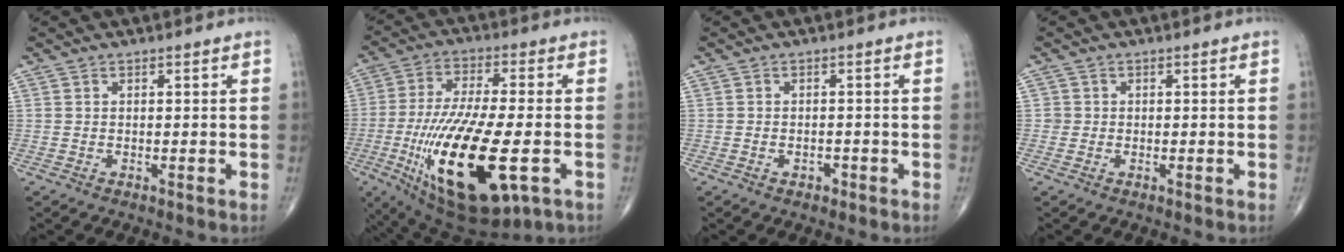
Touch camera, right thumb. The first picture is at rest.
{"total": 24.1, "force": [-6.6, 8.4, 21.6], "torque": [-0.460, -0.022, -0.099]}
{"total": 1.4, "force": [-0.8, 1.0, 0.7], "torque": [-0.007, 0.008, -0.011]}
{"total": 1.1, "force": [-0.1, 1.1, 0.0], "torque": [0.008, 0.005, -0.003]}